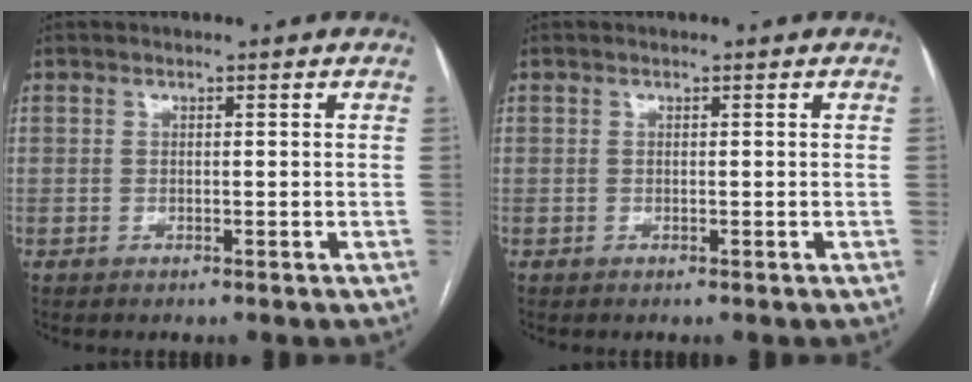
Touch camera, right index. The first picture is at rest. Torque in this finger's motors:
{"motor_torque": [0.00, 0.00, 0.00, 0.01]}